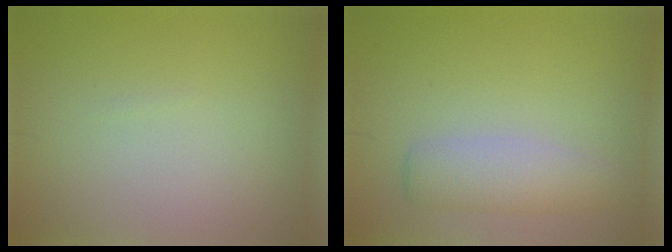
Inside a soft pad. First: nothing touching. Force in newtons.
{"total": 3.2, "press": 3.2, "slide": 0.3}